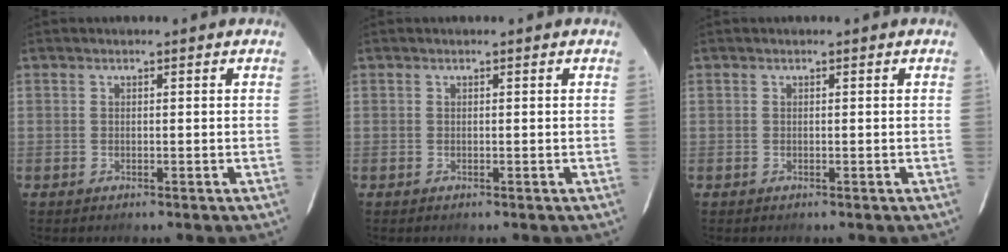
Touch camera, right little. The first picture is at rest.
{"total": 0.0}
{"total": 0.0}